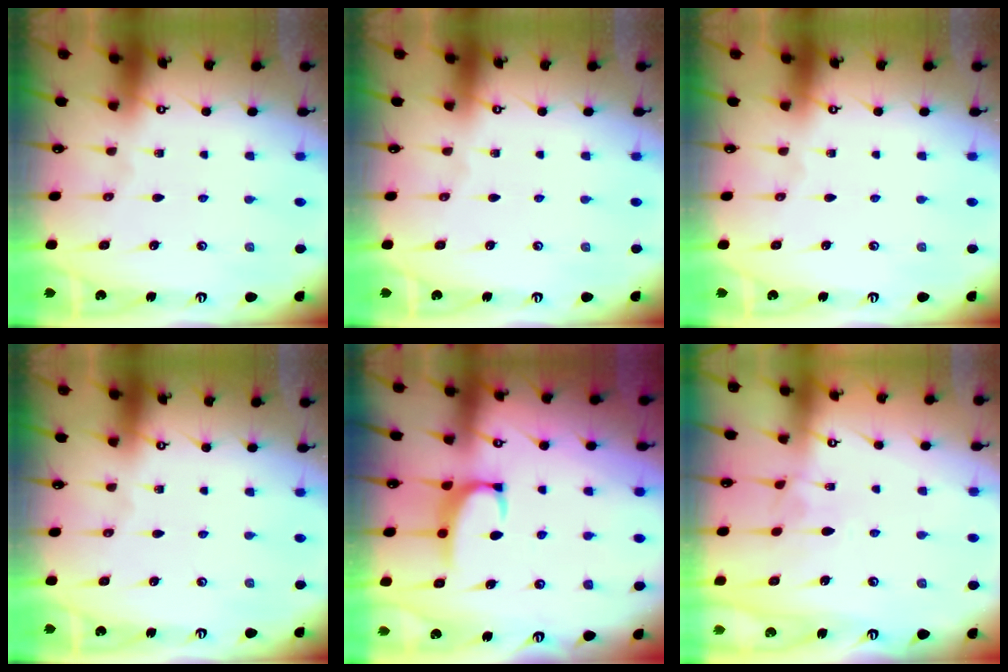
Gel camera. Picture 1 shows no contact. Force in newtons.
{"total": 0.0}
{"total": 0.0}
{"total": 0.0}
{"total": 2.2, "press": 2.1, "slide": 0.7}
{"total": 2.2, "press": 2.2, "slide": 0.5}